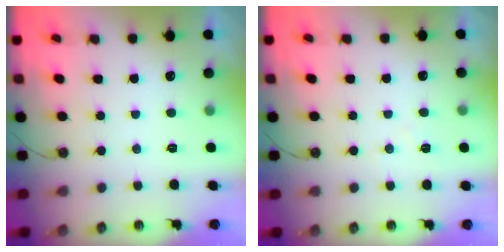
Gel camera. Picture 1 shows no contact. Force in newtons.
{"total": 4.4, "press": 4.4, "slide": 0.6}